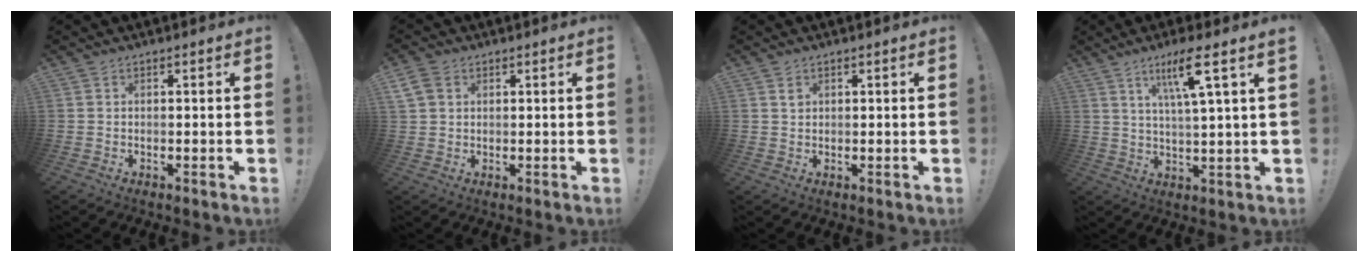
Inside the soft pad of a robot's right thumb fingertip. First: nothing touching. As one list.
[{"total": 5.1, "force": [2.2, 3.7, 2.7], "torque": [-0.053, 0.004, 0.048]}, {"total": 1.2, "force": [0.7, 1.0, 0.4], "torque": [0.004, -0.003, 0.010]}, {"total": 10.2, "force": [5.1, 0.1, 8.8], "torque": [-0.150, -0.012, 0.073]}]